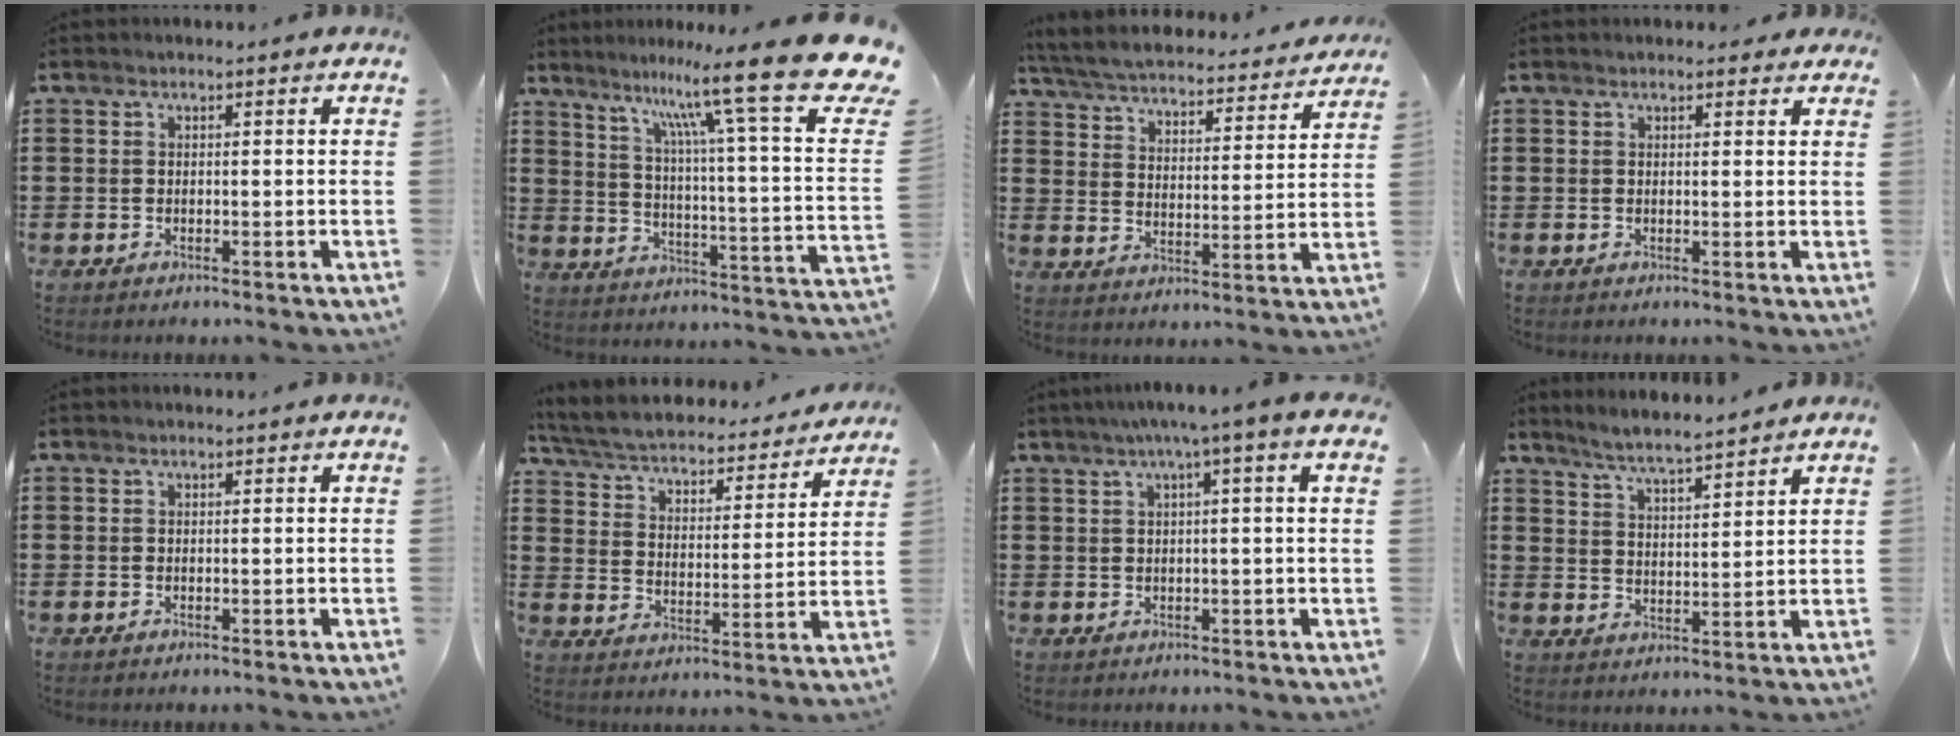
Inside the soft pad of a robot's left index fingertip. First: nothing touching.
{"total": 17.1, "force": [12.6, 0.4, 11.6], "torque": [-0.217, -0.084, 0.198]}
{"total": 4.4, "force": [4.4, 0.0, 0.8], "torque": [-0.040, -0.033, 0.069]}
{"total": 1.4, "force": [1.2, 0.5, 0.4], "torque": [-0.011, 0.006, 0.023]}
{"total": 0.0}
{"total": 4.2, "force": [4.0, 0.3, 1.1], "torque": [-0.045, -0.032, 0.061]}
{"total": 3.4, "force": [0.7, -0.5, 3.2], "torque": [-0.061, -0.004, 0.008]}
{"total": 4.8, "force": [4.6, -0.3, 1.4], "torque": [-0.044, -0.021, 0.080]}